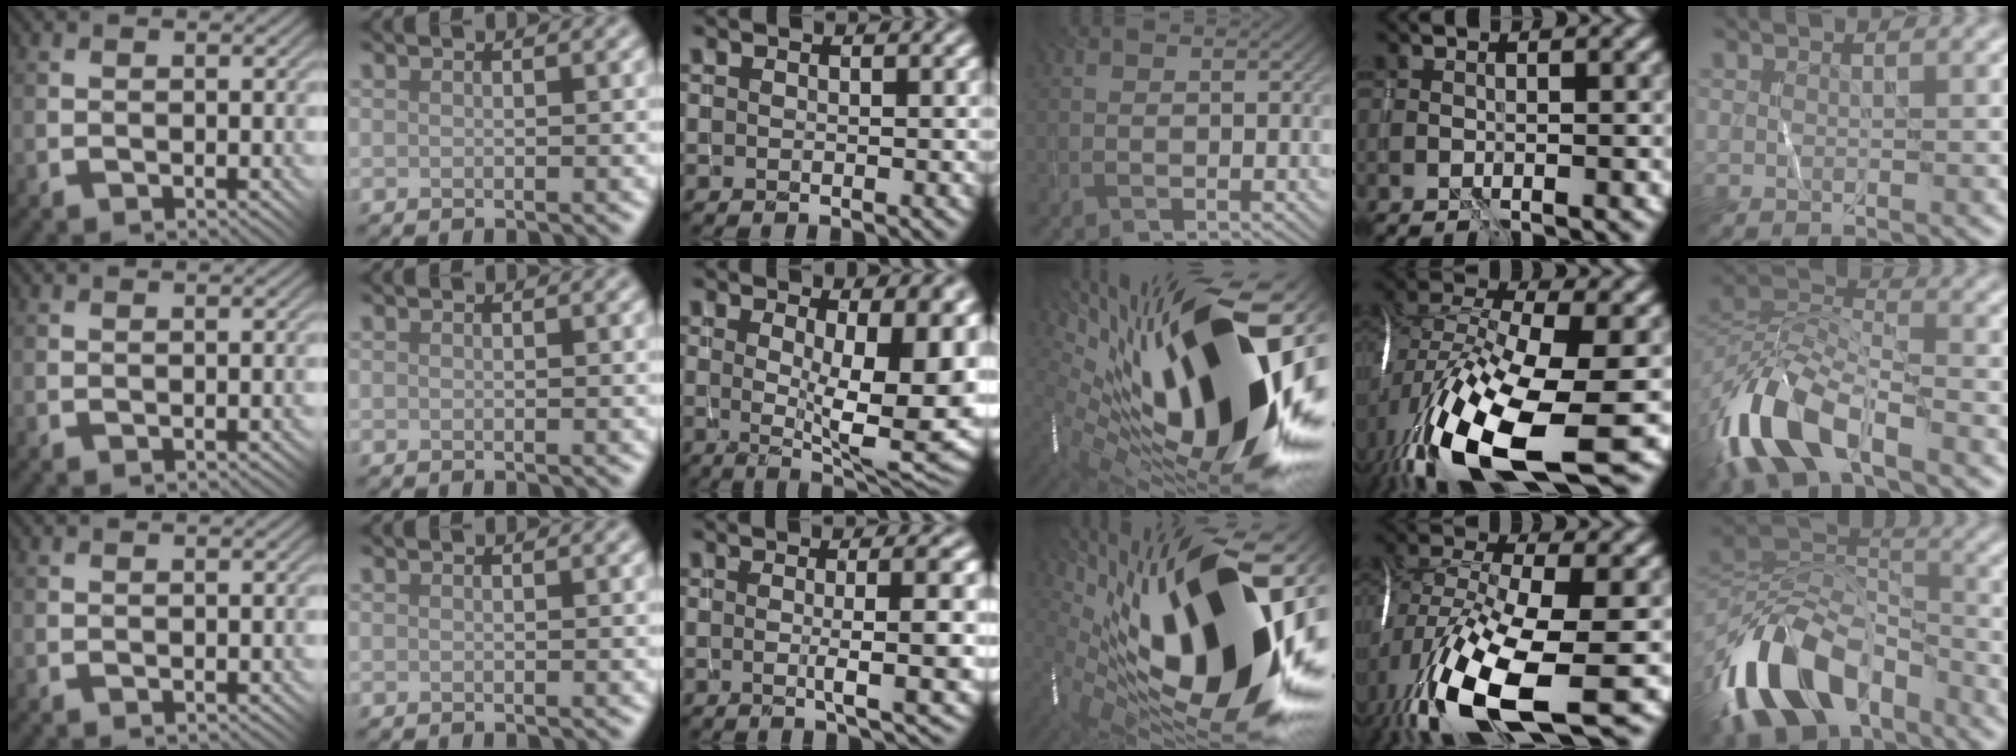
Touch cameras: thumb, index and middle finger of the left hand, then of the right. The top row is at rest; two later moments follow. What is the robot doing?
{"motion": "wrap", "object": "thread"}